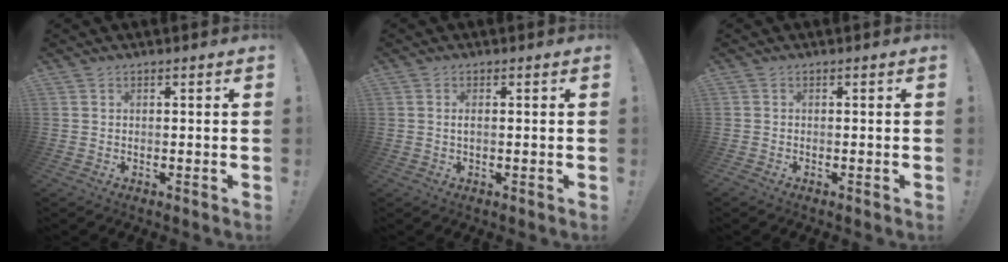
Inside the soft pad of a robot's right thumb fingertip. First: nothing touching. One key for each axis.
{"total": 1.3, "fx": -0.2, "fy": 0.2, "fz": 1.3, "tx": -0.019, "ty": -0.002, "tz": -0.004}
{"total": 0.7, "fx": -0.7, "fy": 0.2, "fz": 0.1, "tx": -0.001, "ty": 0.000, "tz": -0.012}